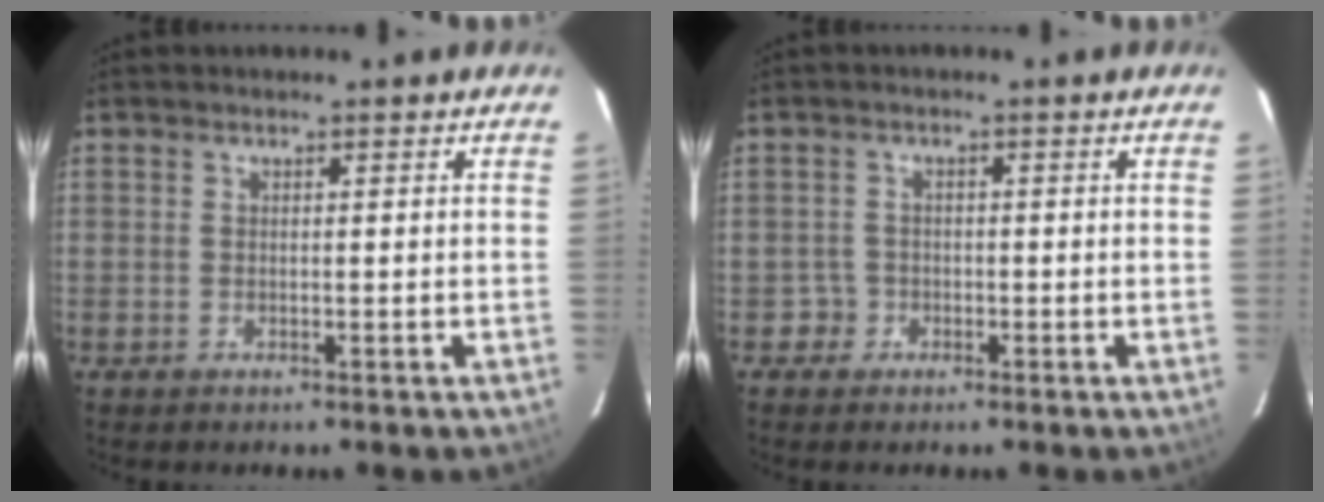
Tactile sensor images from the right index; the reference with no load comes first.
{"total": 2.3, "force": [-0.9, 2.0, -0.5], "torque": [0.012, 0.017, -0.014]}